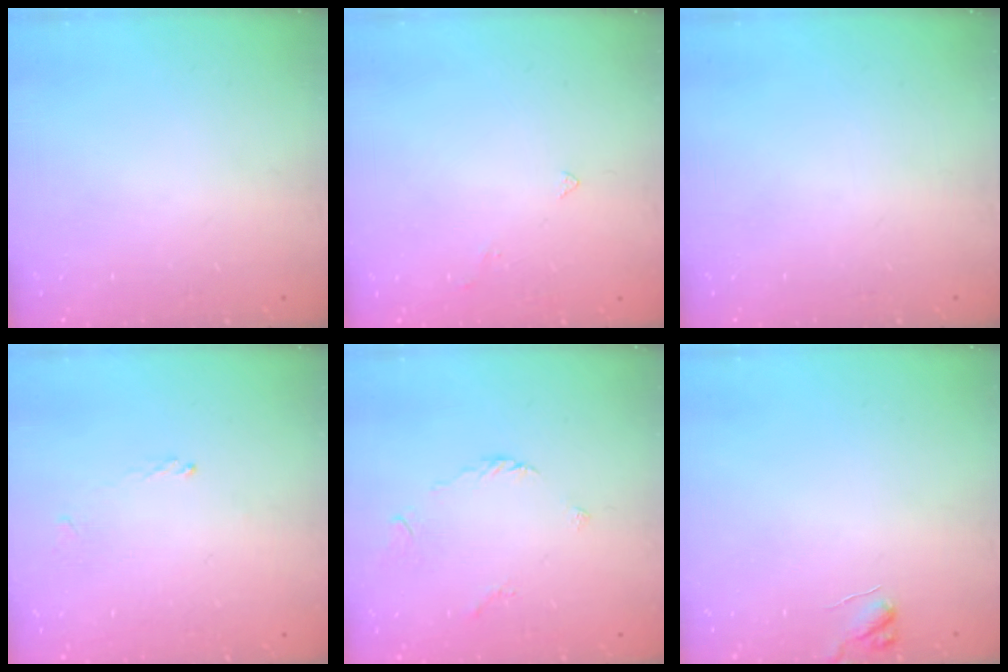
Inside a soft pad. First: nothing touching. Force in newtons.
{"total": 0.8, "press": 0.7, "slide": 0.4}
{"total": 0.0}
{"total": 1.1, "press": 1.0, "slide": 0.5}
{"total": 2.6, "press": 2.6, "slide": 0.6}
{"total": 3.3, "press": 3.3, "slide": 0.4}